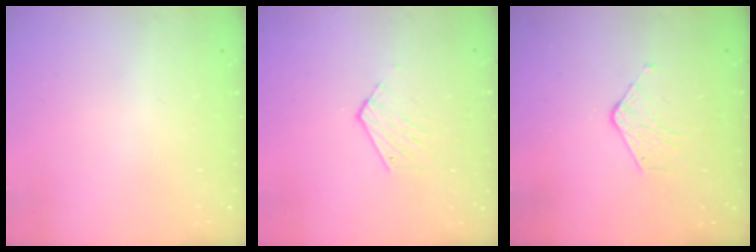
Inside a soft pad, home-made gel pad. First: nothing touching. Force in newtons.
{"total": 4.0, "press": 3.9, "slide": 0.3}
{"total": 4.4, "press": 4.4, "slide": 0.3}